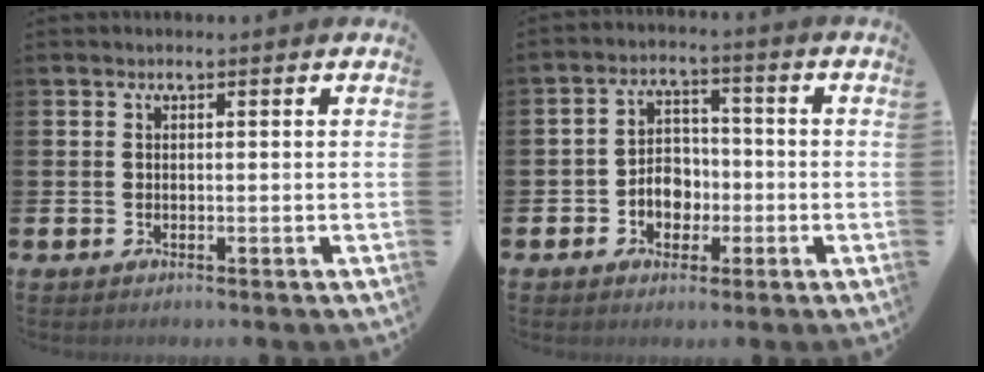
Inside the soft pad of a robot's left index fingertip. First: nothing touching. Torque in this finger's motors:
{"motor_torque": [0.61, -0.16, 0.35, 0.10]}